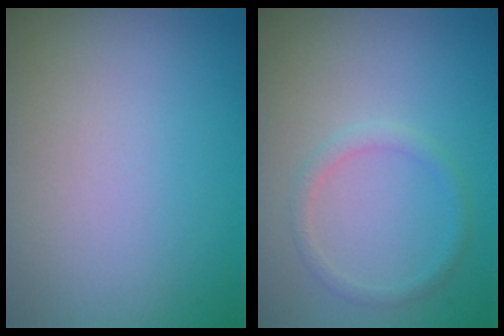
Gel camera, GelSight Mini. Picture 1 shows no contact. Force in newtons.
{"total": 1.3, "press": 1.3, "slide": 0.0}